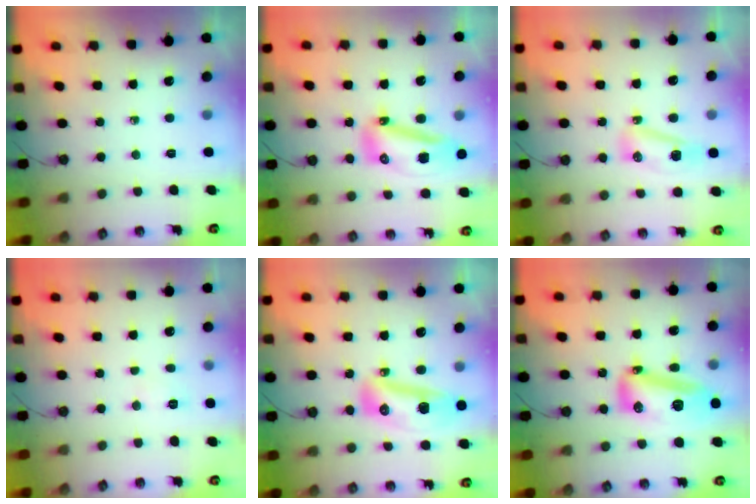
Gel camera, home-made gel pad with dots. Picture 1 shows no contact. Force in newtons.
{"total": 13.9, "press": 13.8, "slide": 1.8}
{"total": 7.5, "press": 7.5, "slide": 0.9}
{"total": 3.1, "press": 3.0, "slide": 0.6}
{"total": 14.1, "press": 13.6, "slide": 3.7}
{"total": 14.6, "press": 14.5, "slide": 1.4}